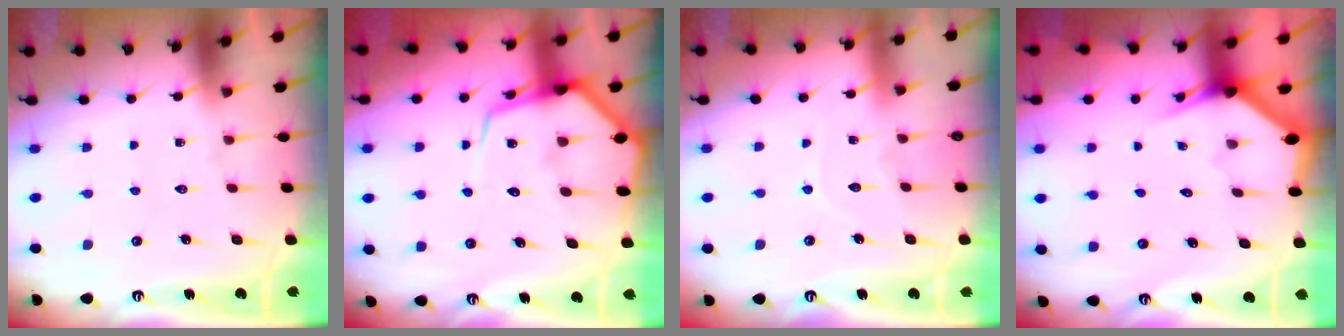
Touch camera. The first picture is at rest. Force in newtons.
{"total": 10.0, "press": 10.0, "slide": 1.1}
{"total": 5.5, "press": 5.4, "slide": 0.5}
{"total": 3.1, "press": 3.1, "slide": 0.1}